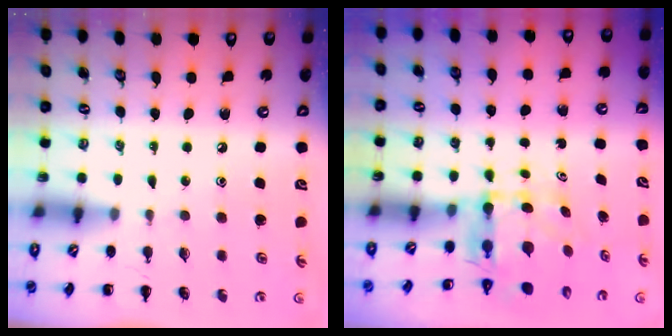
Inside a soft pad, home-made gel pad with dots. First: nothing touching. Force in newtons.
{"total": 4.9, "press": 4.8, "slide": 1.0}